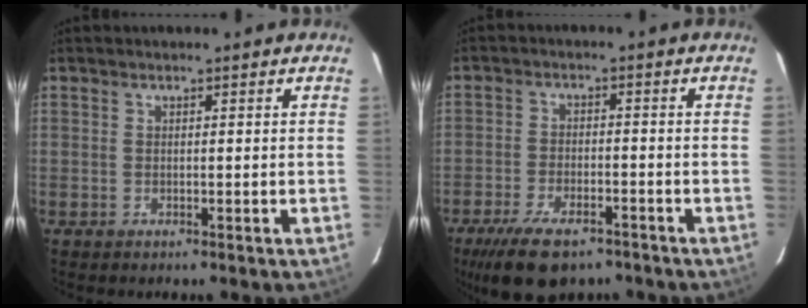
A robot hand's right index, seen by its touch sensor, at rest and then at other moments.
{"total": 10.4, "force": [-7.6, 3.9, 5.8], "torque": [-0.105, -0.011, -0.125]}